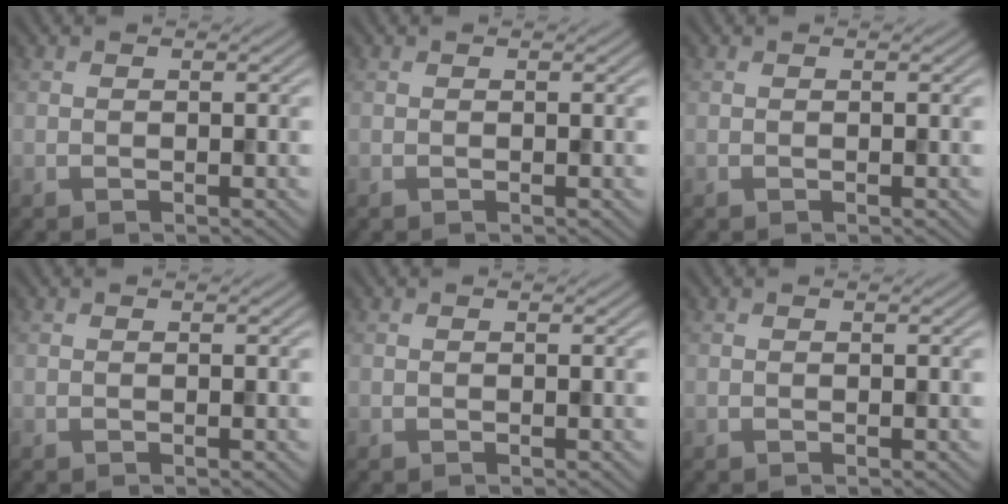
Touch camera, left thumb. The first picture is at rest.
{"total": 0.0}
{"total": 0.0}
{"total": 0.0}
{"total": 0.0}
{"total": 0.0}